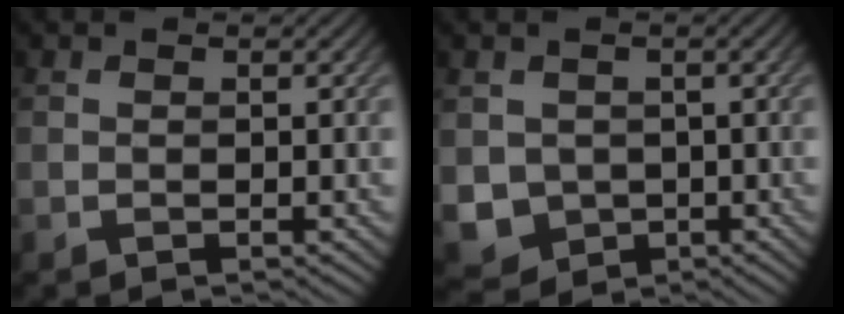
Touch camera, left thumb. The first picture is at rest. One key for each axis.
{"total": 4.4, "fx": -0.3, "fy": 4.0, "fz": 1.6, "tx": -0.055, "ty": -0.020, "tz": -0.010}